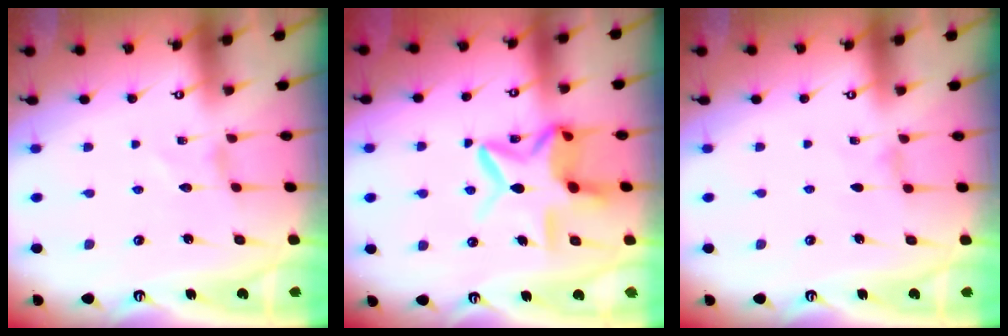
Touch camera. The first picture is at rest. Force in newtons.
{"total": 13.5, "press": 13.5, "slide": 1.4}
{"total": 0.0}